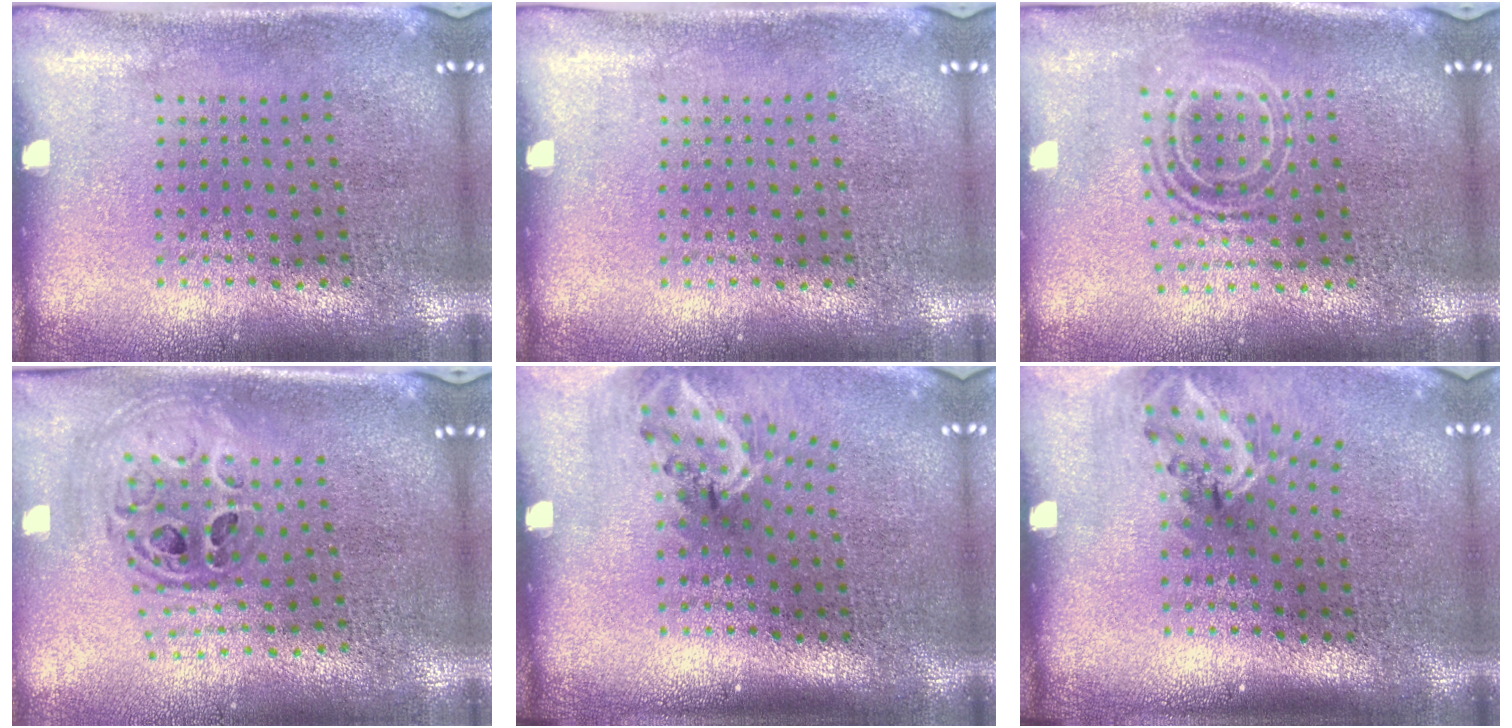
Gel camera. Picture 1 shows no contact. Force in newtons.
{"total": 0.0}
{"total": 1.6, "press": 1.3, "slide": 0.9}
{"total": 1.0, "press": 1.0, "slide": 0.3}
{"total": 2.1, "press": 1.3, "slide": 1.6}
{"total": 2.1, "press": 1.3, "slide": 1.6}